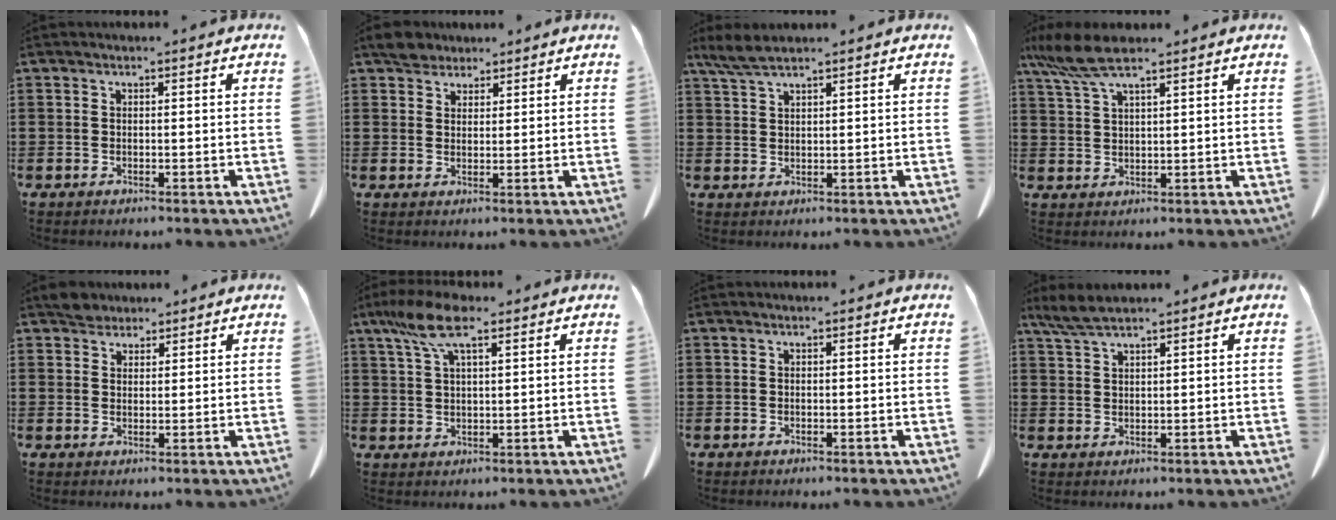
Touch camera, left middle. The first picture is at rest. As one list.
[{"total": 3.7, "force": [3.2, 1.6, 0.8], "torque": [-0.019, 0.000, 0.062]}, {"total": 3.4, "force": [2.5, 0.5, 2.2], "torque": [-0.049, 0.000, 0.048]}, {"total": 6.9, "force": [4.9, 1.2, 4.7], "torque": [-0.117, -0.011, 0.086]}, {"total": 2.9, "force": [2.7, 1.2, 0.4], "torque": [-0.008, 0.002, 0.051]}, {"total": 8.1, "force": [4.6, 2.2, 6.2], "torque": [-0.138, -0.001, 0.080]}, {"total": 0.0}, {"total": 3.6, "force": [2.8, 0.5, 2.1], "torque": [-0.049, 0.000, 0.054]}]